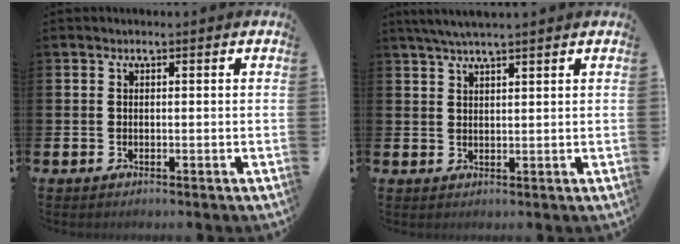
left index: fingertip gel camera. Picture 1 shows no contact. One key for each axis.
{"total": 3.5, "fx": 3.0, "fy": 0.0, "fz": 1.7, "tx": -0.047, "ty": 0.001, "tz": 0.058}